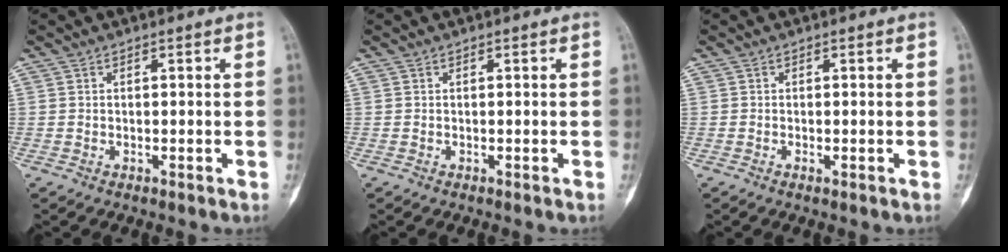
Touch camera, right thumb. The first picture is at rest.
{"total": 0.0}
{"total": 0.7, "force": [-0.2, 0.2, 0.6], "torque": [-0.008, -0.001, -0.005]}